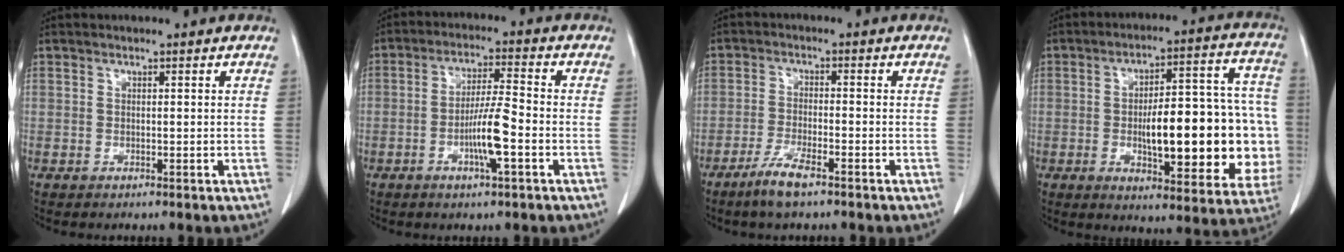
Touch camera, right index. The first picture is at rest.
{"total": 7.1, "force": [-2.4, 0.4, 6.7], "torque": [-0.128, 0.002, -0.043]}
{"total": 5.1, "force": [-3.7, 0.6, 3.5], "torque": [-0.076, -0.008, -0.069]}
{"total": 21.9, "force": [-2.9, 6.5, 20.7], "torque": [-0.215, 0.040, -0.021]}